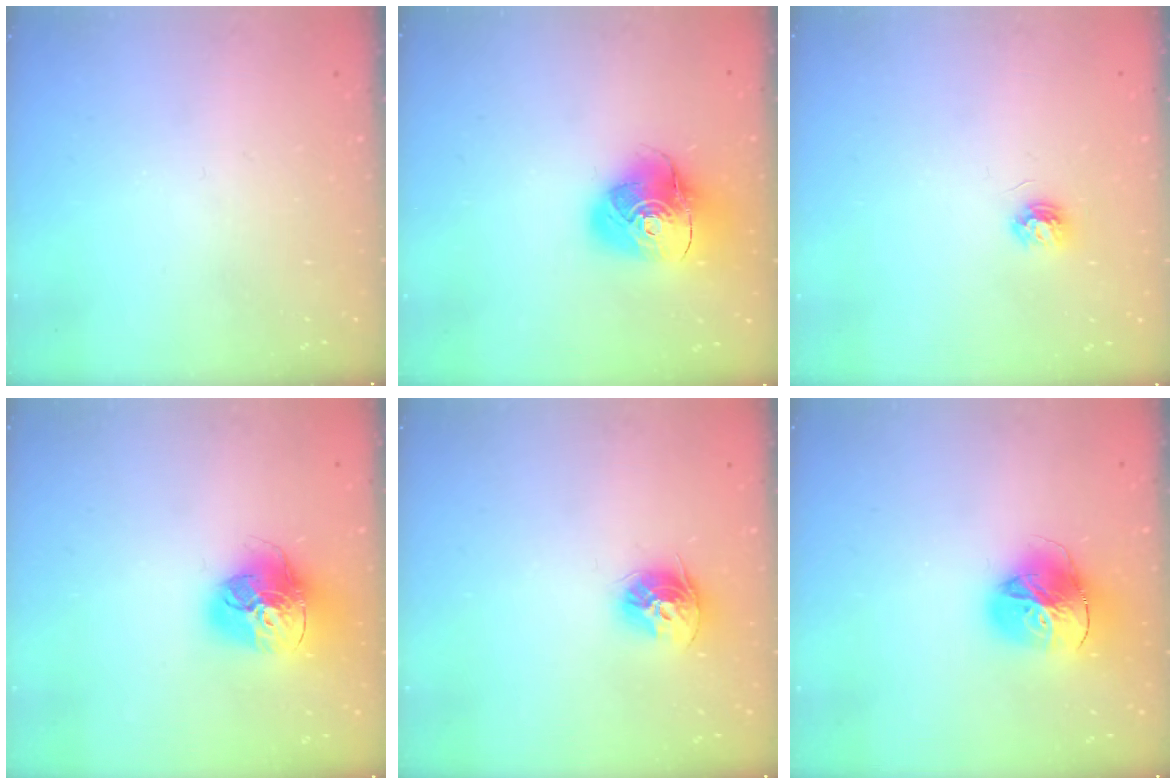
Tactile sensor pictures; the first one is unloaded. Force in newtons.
{"total": 13.7, "press": 13.6, "slide": 1.6}
{"total": 3.7, "press": 3.7, "slide": 0.4}
{"total": 18.4, "press": 18.3, "slide": 1.8}
{"total": 10.6, "press": 10.6, "slide": 1.0}
{"total": 17.1, "press": 17.0, "slide": 1.9}